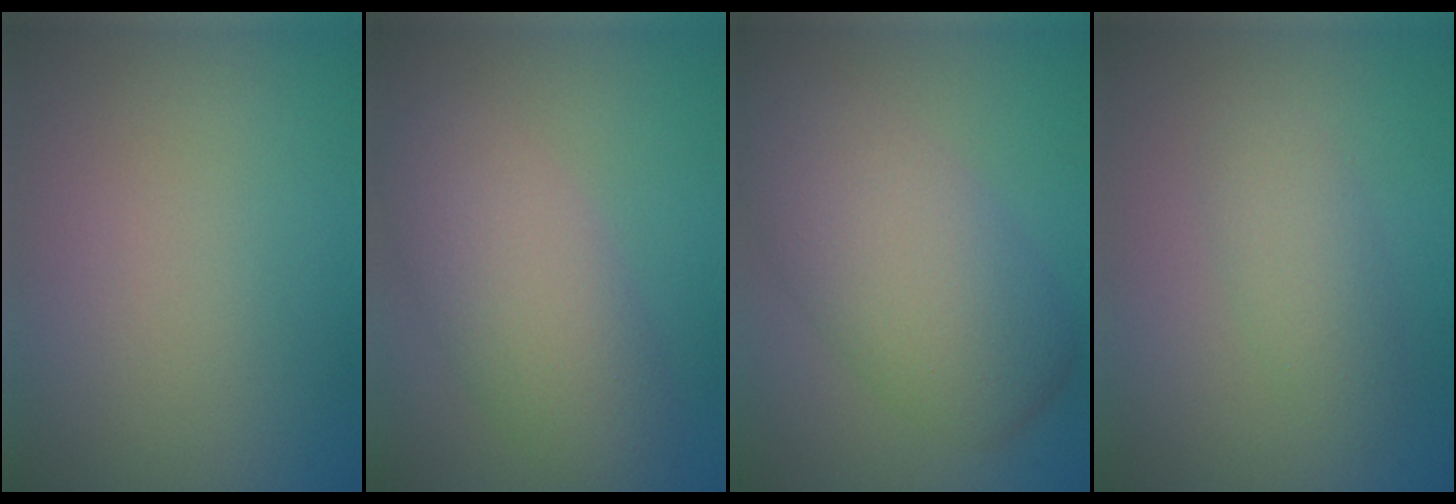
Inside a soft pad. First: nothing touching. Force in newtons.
{"total": 5.5, "press": 5.5, "slide": 0.1}
{"total": 7.3, "press": 7.3, "slide": 0.2}
{"total": 2.6, "press": 2.6, "slide": 0.1}